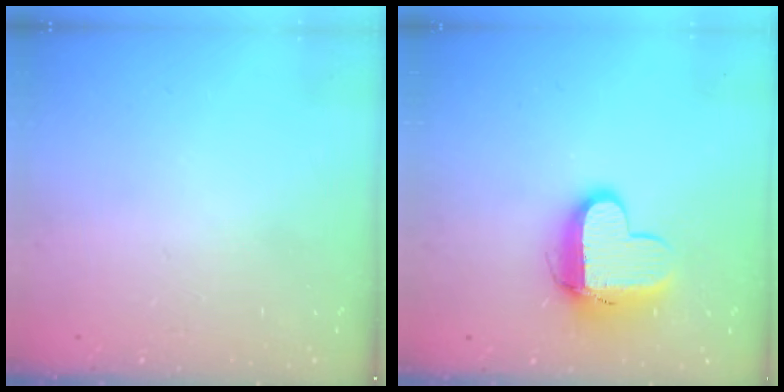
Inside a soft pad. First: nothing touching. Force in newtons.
{"total": 12.0, "press": 11.9, "slide": 1.2}